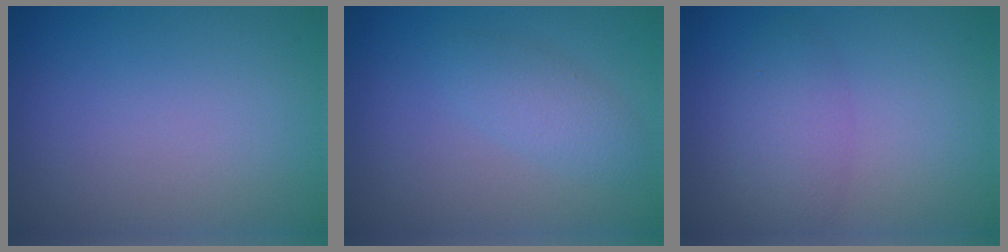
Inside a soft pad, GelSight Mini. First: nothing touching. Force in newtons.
{"total": 2.1, "press": 2.1, "slide": 0.1}
{"total": 2.7, "press": 2.7, "slide": 0.1}